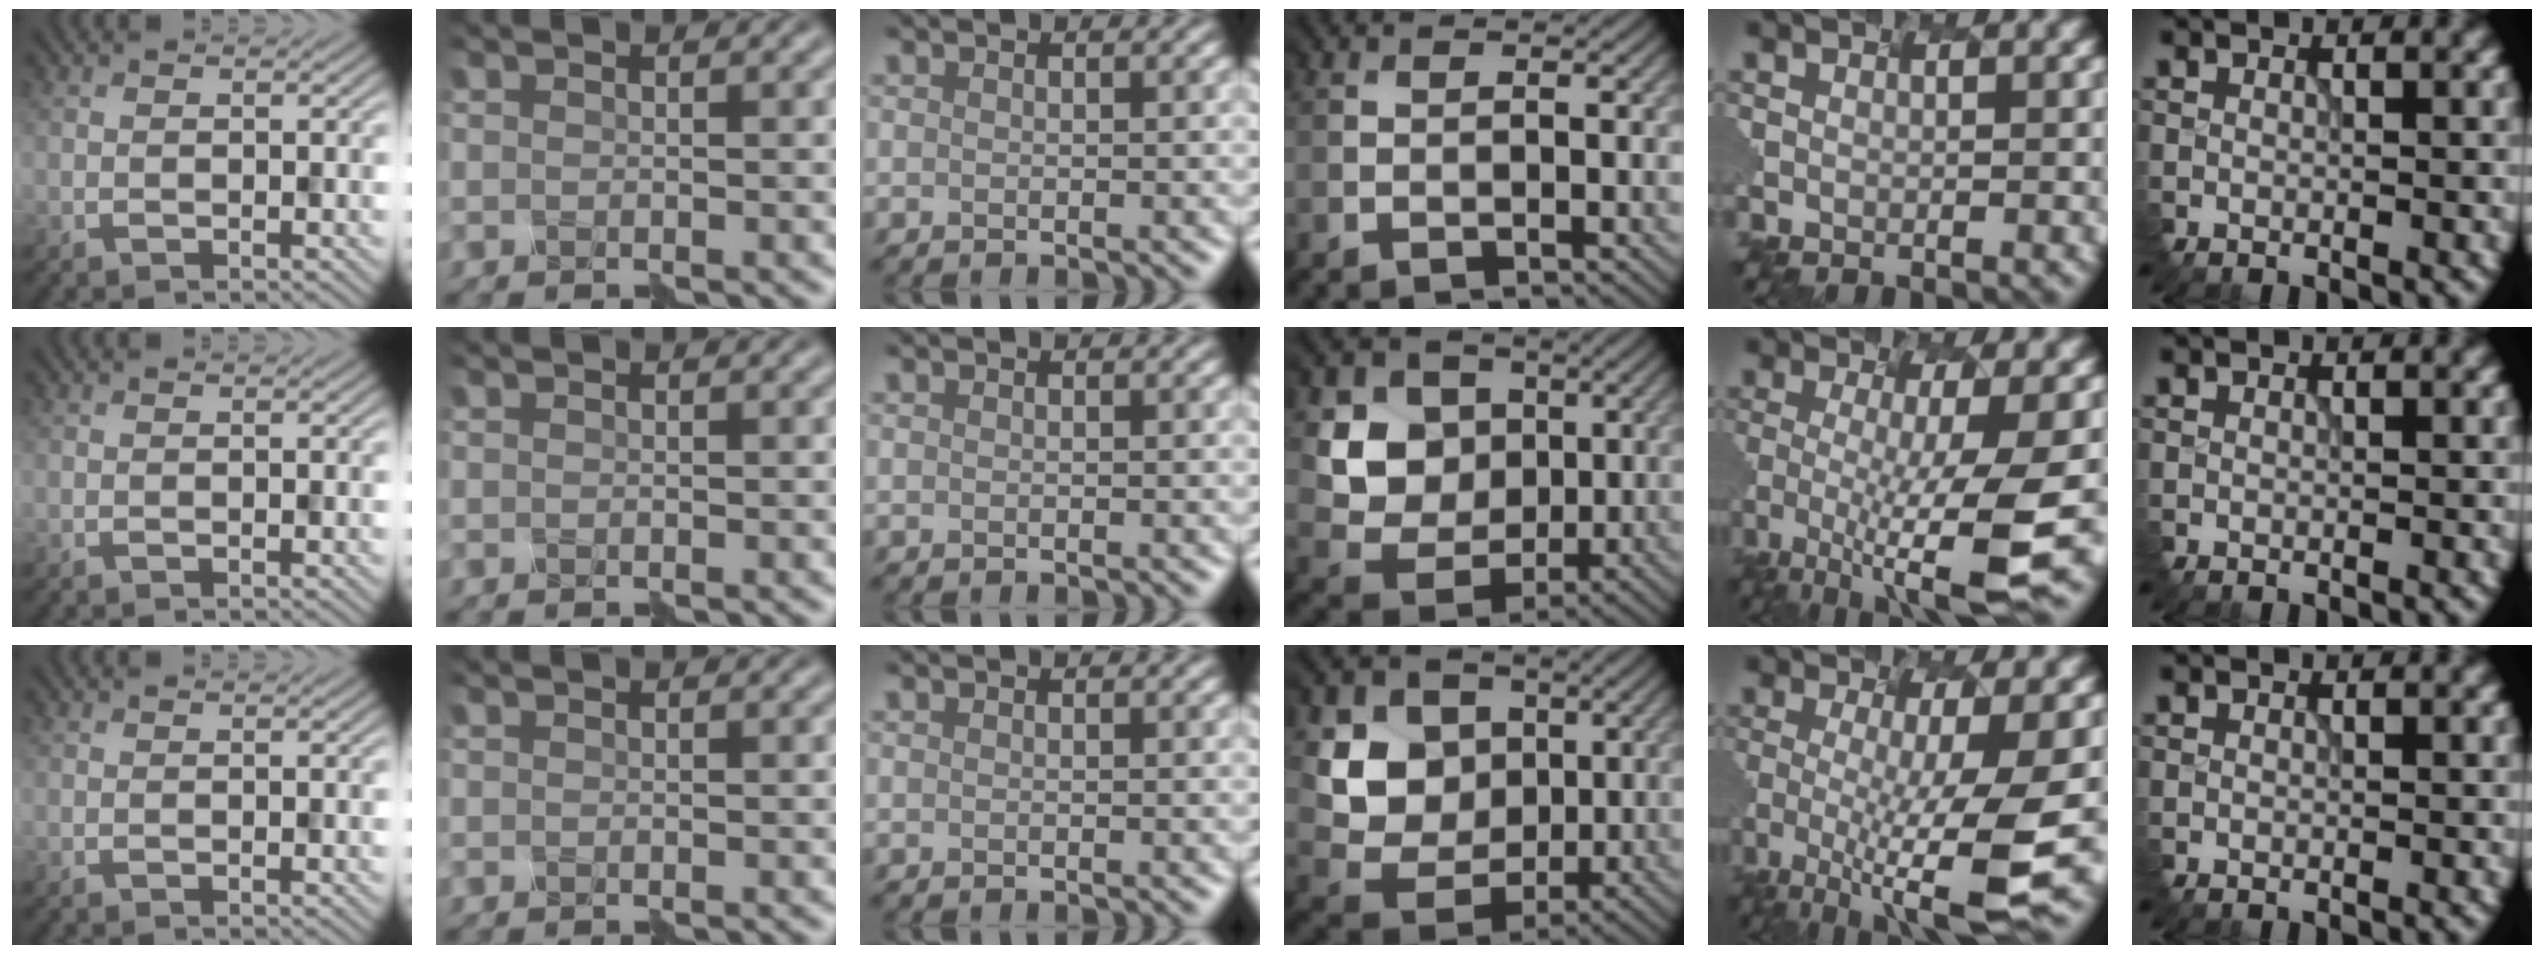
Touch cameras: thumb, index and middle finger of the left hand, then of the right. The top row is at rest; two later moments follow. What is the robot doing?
{"motion": "disassemble", "object": "puzzle pieces"}